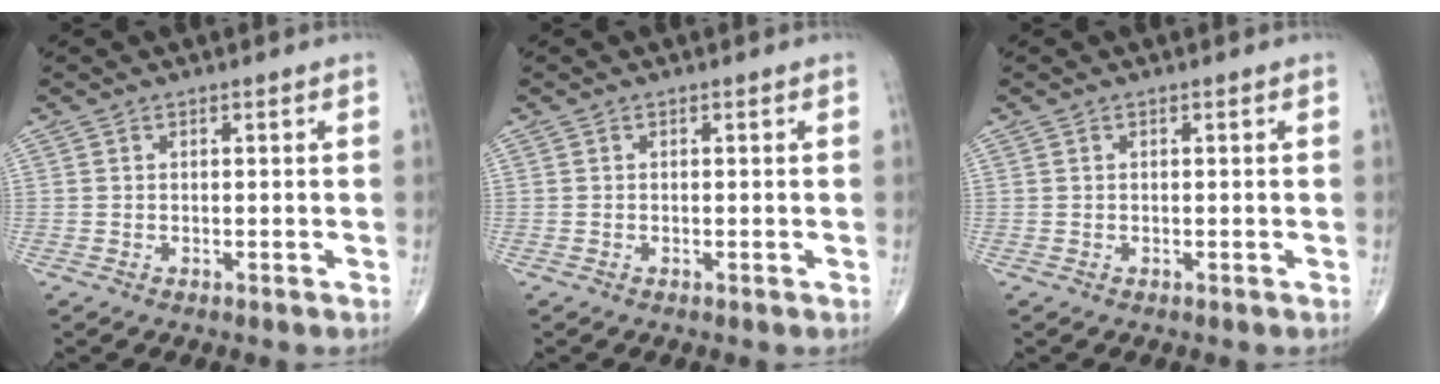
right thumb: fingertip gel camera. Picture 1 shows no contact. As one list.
[{"total": 0.0}, {"total": 0.0}]